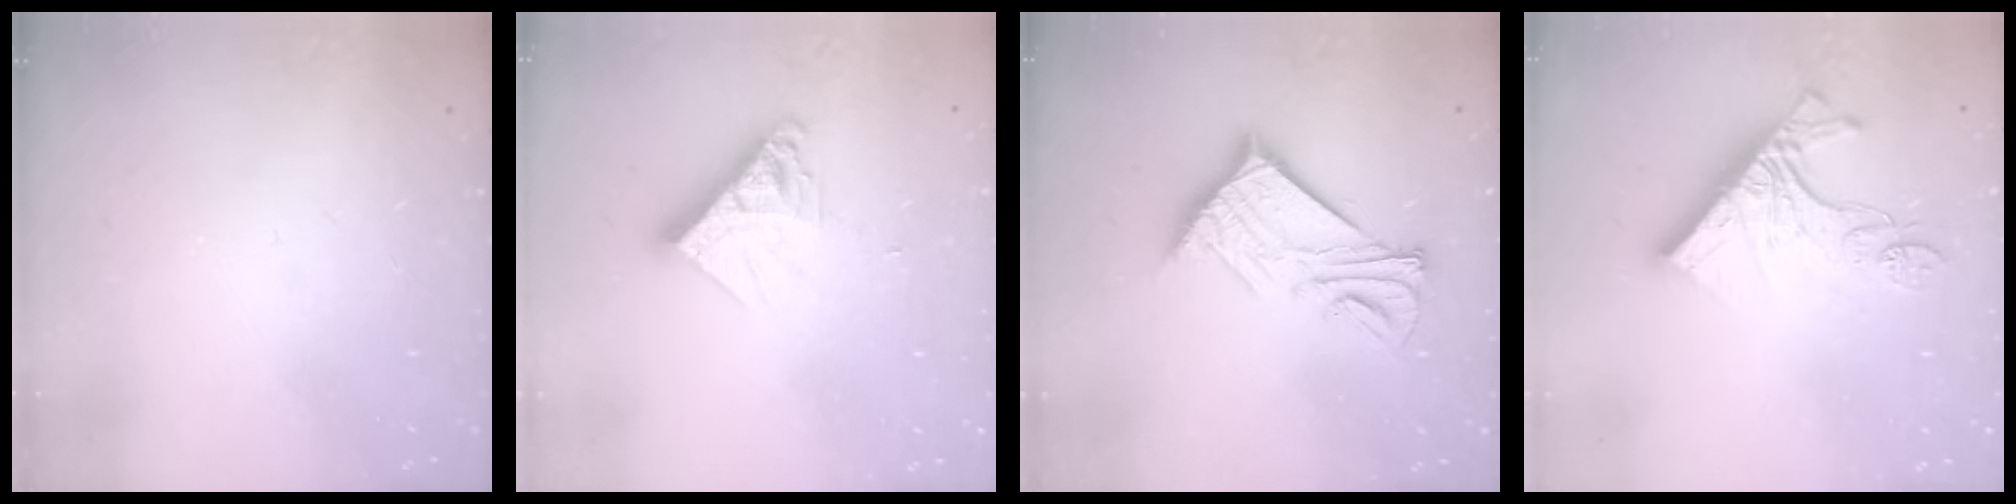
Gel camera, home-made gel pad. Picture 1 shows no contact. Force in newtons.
{"total": 10.7, "press": 10.6, "slide": 1.0}
{"total": 14.7, "press": 14.7, "slide": 0.4}
{"total": 14.3, "press": 14.3, "slide": 1.5}